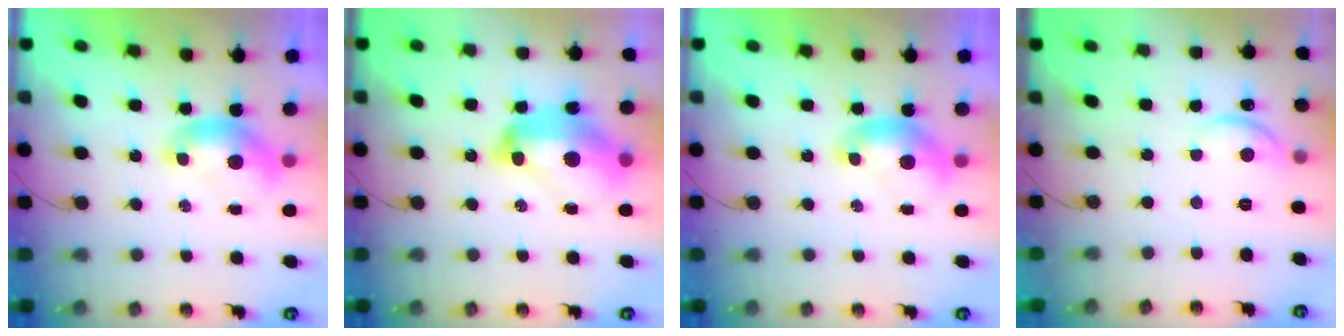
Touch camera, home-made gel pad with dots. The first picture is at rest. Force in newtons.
{"total": 11.5, "press": 11.4, "slide": 1.3}
{"total": 0.0}
{"total": 4.9, "press": 4.9, "slide": 0.6}